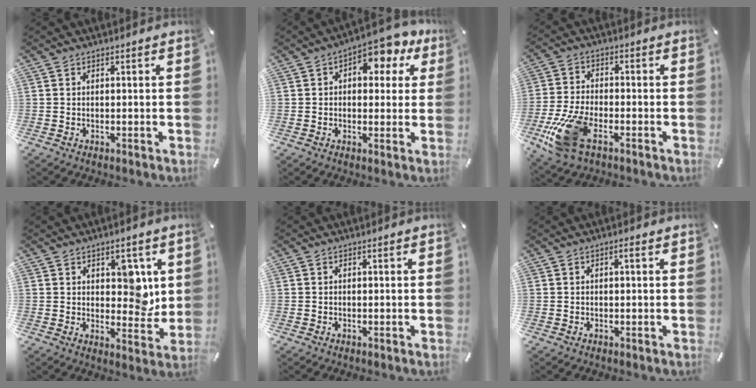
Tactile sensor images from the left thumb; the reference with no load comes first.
{"total": 8.5, "force": [3.7, 5.3, 5.6], "torque": [-0.064, -0.020, 0.056]}
{"total": 13.6, "force": [-5.8, 7.2, 10.1], "torque": [-0.214, 0.010, -0.096]}
{"total": 7.3, "force": [2.8, 5.1, 4.5], "torque": [-0.037, -0.015, 0.041]}
{"total": 0.0}
{"total": 0.6, "force": [0.3, 0.2, 0.5], "torque": [-0.010, 0.002, 0.004]}